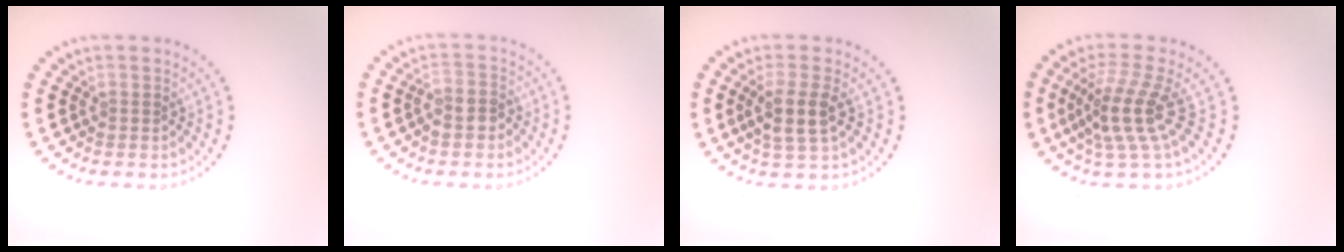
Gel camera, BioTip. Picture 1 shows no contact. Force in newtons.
{"total": 1.7, "press": 1.5, "slide": 0.8}
{"total": 2.9, "press": 2.5, "slide": 1.4}
{"total": 4.1, "press": 2.8, "slide": 3.0}